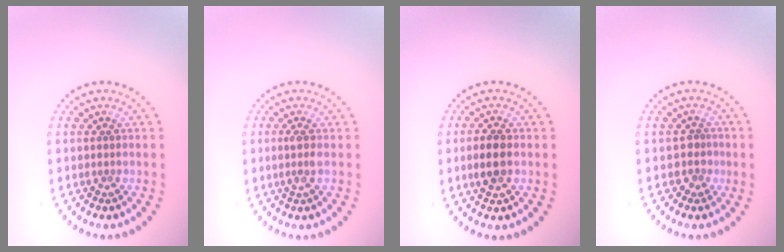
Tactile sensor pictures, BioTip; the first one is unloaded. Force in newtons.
{"total": 1.3, "press": 1.1, "slide": 0.7}
{"total": 2.6, "press": 2.6, "slide": 0.2}
{"total": 1.6, "press": 1.1, "slide": 1.1}